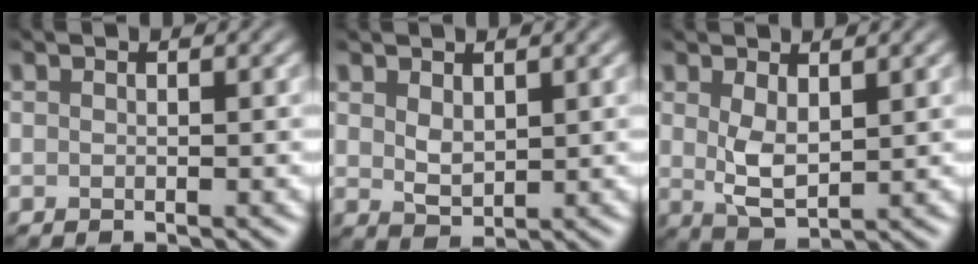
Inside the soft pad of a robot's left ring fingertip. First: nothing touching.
{"total": 2.1, "force": [1.0, 1.2, 1.3], "torque": [-0.030, -0.004, 0.026]}
{"total": 3.3, "force": [1.1, 1.6, 2.7], "torque": [-0.061, -0.005, 0.025]}